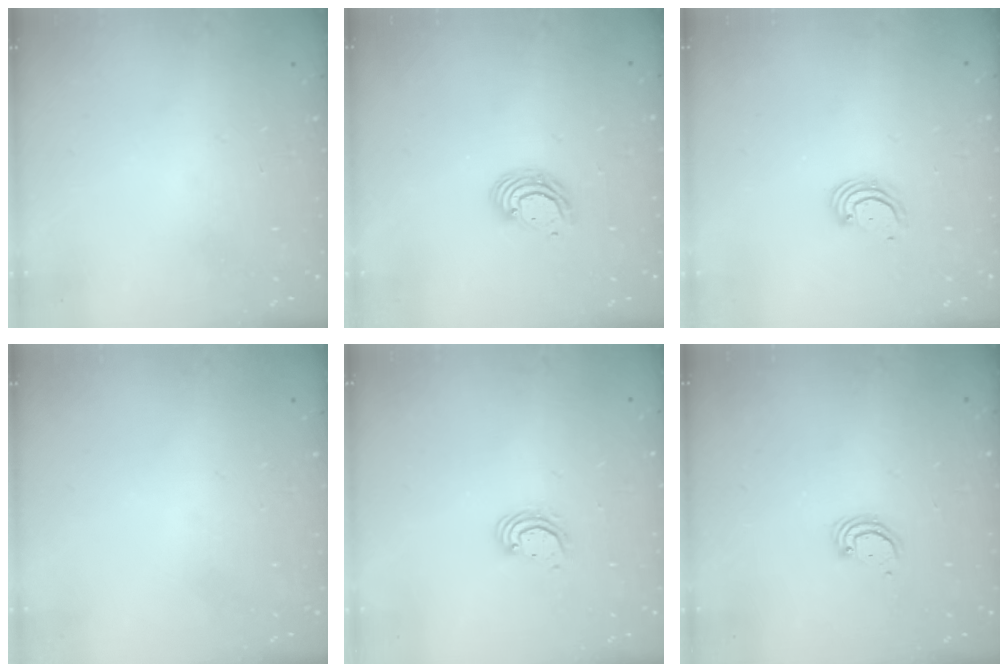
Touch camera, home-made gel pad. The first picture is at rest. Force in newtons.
{"total": 5.6, "press": 5.6, "slide": 0.2}
{"total": 2.5, "press": 2.5, "slide": 0.3}
{"total": 0.0}
{"total": 3.3, "press": 3.3, "slide": 0.2}
{"total": 2.5, "press": 2.5, "slide": 0.2}